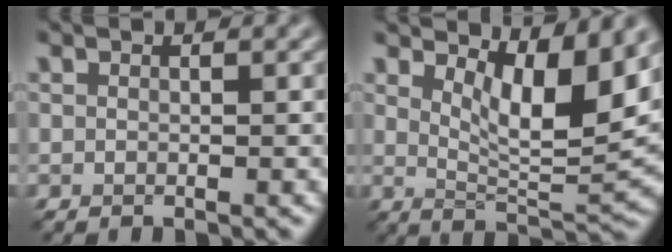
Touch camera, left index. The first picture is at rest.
{"total": 6.9, "force": [3.2, 2.0, 5.7], "torque": [-0.090, -0.017, 0.057]}